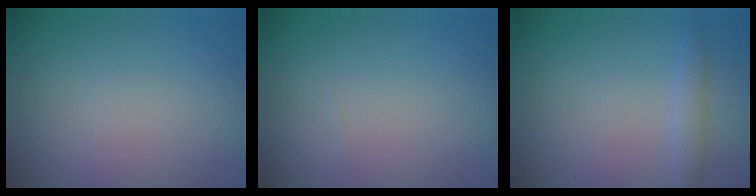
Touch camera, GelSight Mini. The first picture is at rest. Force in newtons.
{"total": 0.0}
{"total": 1.5, "press": 1.5, "slide": 0.0}